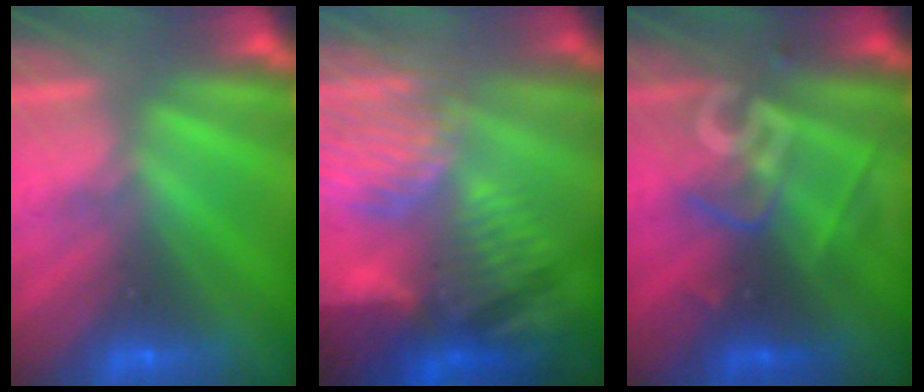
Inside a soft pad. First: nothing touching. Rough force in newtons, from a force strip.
{"total": 11.8}
{"total": 2.5}